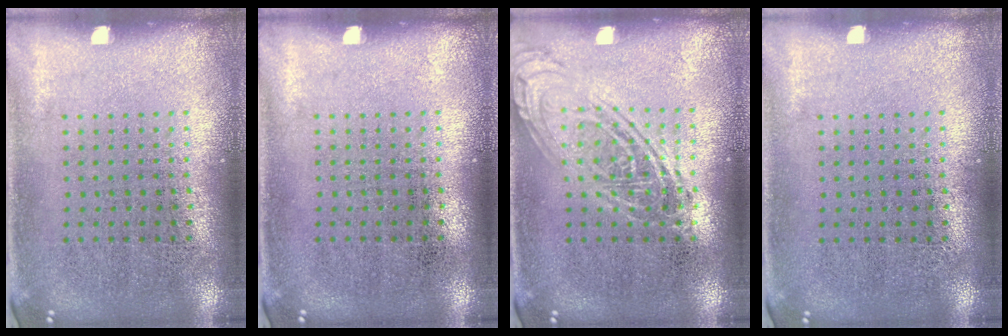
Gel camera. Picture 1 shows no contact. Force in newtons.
{"total": 0.0}
{"total": 2.6, "press": 2.6, "slide": 0.3}
{"total": 0.0}